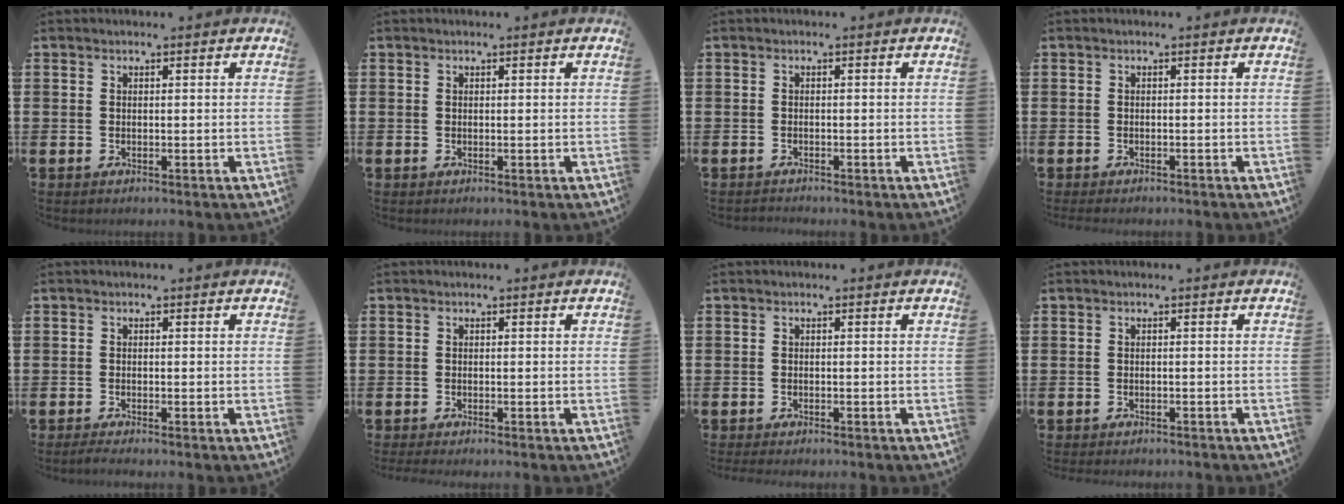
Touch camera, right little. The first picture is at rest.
{"total": 0.0}
{"total": 0.5, "force": [-0.5, 0.0, 0.0], "torque": [-0.001, -0.003, -0.011]}
{"total": 0.6, "force": [-0.6, 0.1, 0.1], "torque": [-0.003, -0.002, -0.013]}
{"total": 0.9, "force": [-0.7, 0.0, 0.6], "torque": [-0.010, -0.003, -0.013]}
{"total": 0.7, "force": [-0.7, 0.0, 0.2], "torque": [-0.005, -0.003, -0.013]}
{"total": 0.7, "force": [-0.7, 0.1, 0.2], "torque": [-0.005, -0.001, -0.015]}
{"total": 0.8, "force": [-0.8, 0.0, -0.1], "torque": [0.000, 0.000, -0.016]}